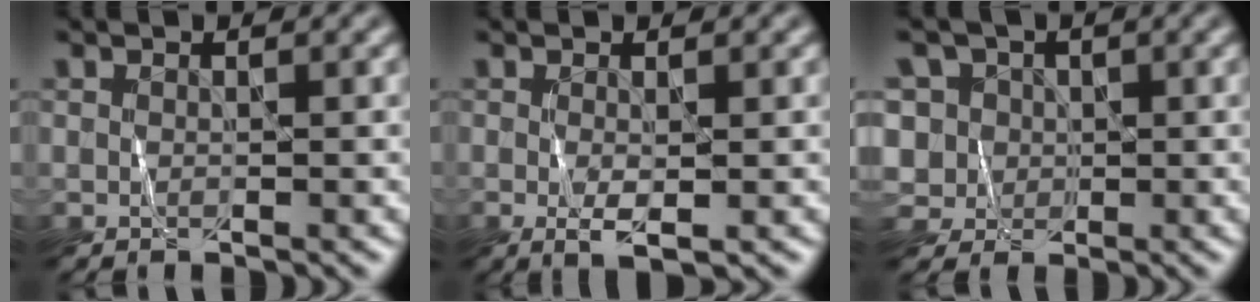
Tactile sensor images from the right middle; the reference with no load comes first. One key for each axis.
{"total": 1.6, "fx": -0.3, "fy": 0.3, "fz": 1.5, "tx": -0.031, "ty": -0.005, "tz": -0.002}
{"total": 6.9, "fx": 2.7, "fy": 5.9, "fz": 2.4, "tx": -0.059, "ty": 0.021, "tz": 0.022}